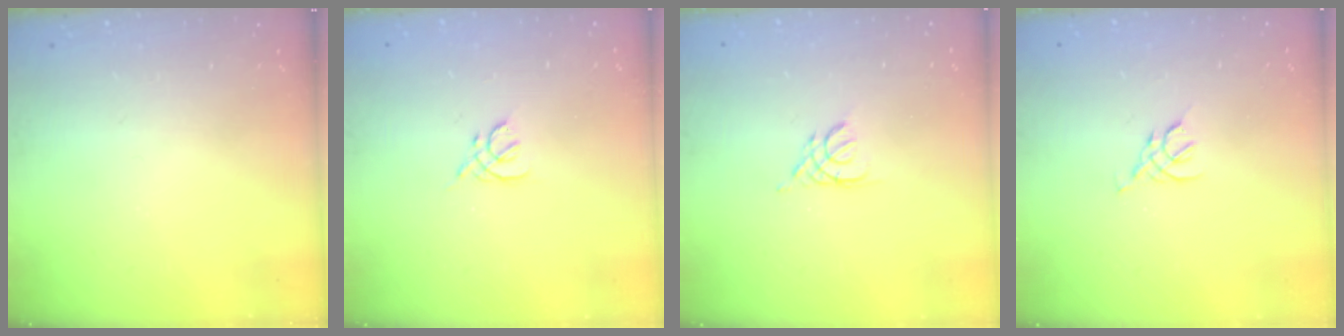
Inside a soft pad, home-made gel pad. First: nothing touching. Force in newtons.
{"total": 2.0, "press": 1.9, "slide": 0.6}
{"total": 3.6, "press": 3.5, "slide": 0.7}
{"total": 2.5, "press": 2.5, "slide": 0.7}